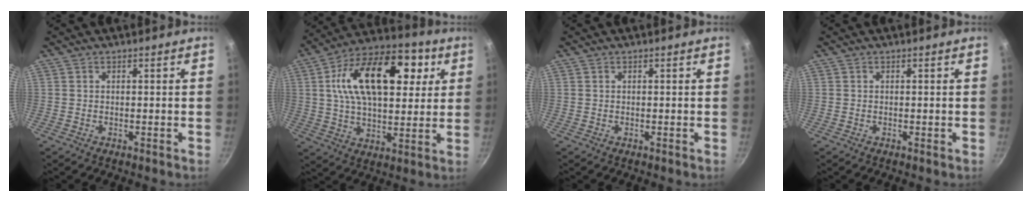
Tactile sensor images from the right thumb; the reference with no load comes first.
{"total": 23.2, "force": [6.6, 13.3, 17.8], "torque": [-0.271, 0.004, 0.092]}
{"total": 0.0}
{"total": 0.0}